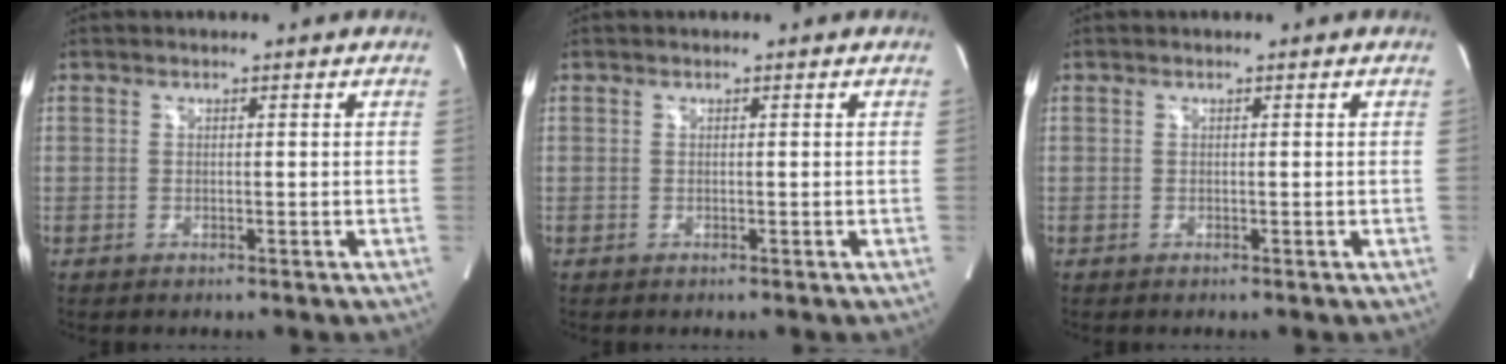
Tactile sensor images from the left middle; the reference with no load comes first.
{"total": 0.0}
{"total": 0.0}